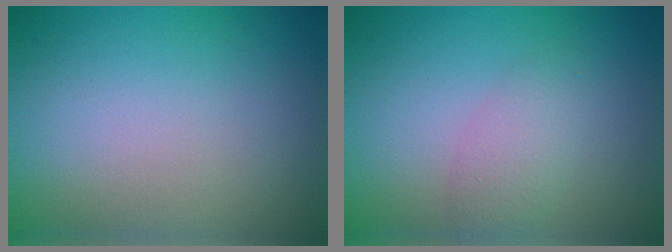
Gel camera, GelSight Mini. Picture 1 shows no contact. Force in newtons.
{"total": 2.1, "press": 2.1, "slide": 0.1}